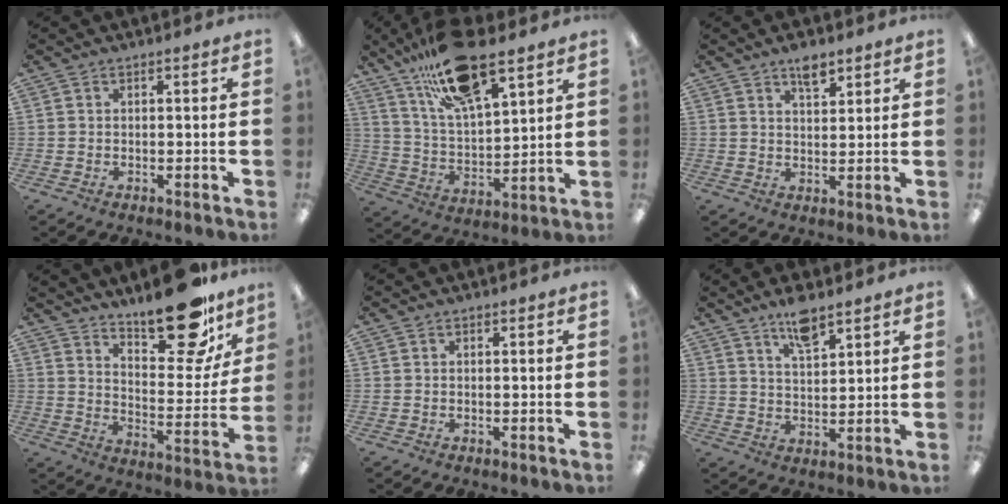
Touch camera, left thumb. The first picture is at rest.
{"total": 19.2, "force": [13.6, 6.1, 12.1], "torque": [-0.220, -0.058, 0.235]}
{"total": 4.7, "force": [3.4, 2.1, 2.6], "torque": [-0.026, -0.016, 0.055]}
{"total": 19.7, "force": [15.0, 7.3, 10.4], "torque": [-0.138, -0.103, 0.248]}
{"total": 0.0}
{"total": 7.1, "force": [5.6, 2.1, 3.9], "torque": [-0.067, -0.029, 0.098]}